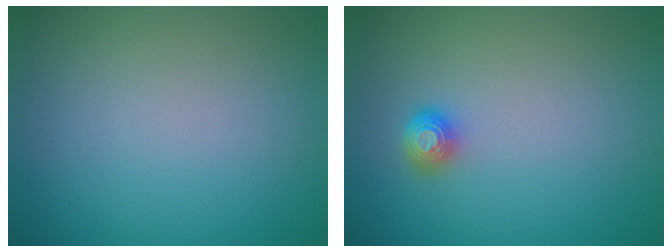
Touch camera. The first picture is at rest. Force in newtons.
{"total": 1.6, "press": 1.4, "slide": 0.6}